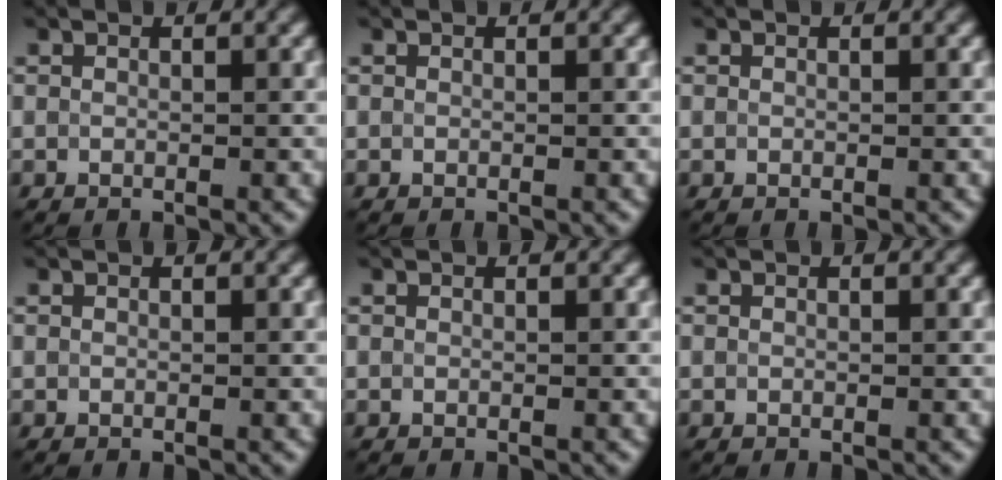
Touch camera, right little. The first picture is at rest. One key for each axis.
{"total": 0.0}
{"total": 0.0}
{"total": 0.0}
{"total": 0.0}
{"total": 0.0}